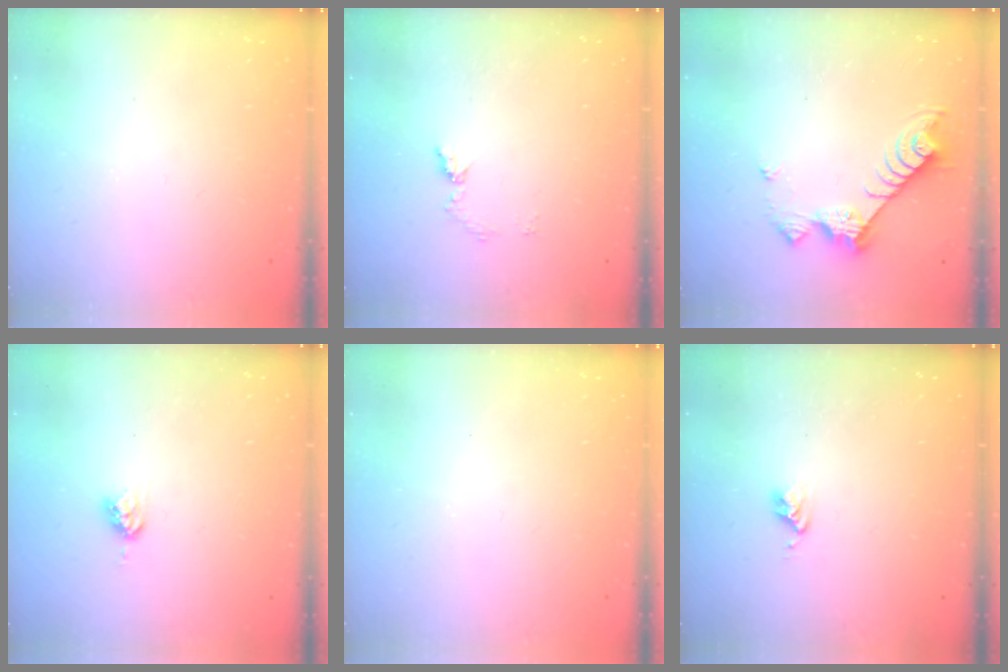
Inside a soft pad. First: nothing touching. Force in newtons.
{"total": 6.4, "press": 6.4, "slide": 0.7}
{"total": 9.3, "press": 9.3, "slide": 0.4}
{"total": 4.4, "press": 4.3, "slide": 0.6}
{"total": 0.0}
{"total": 2.7, "press": 2.6, "slide": 0.4}